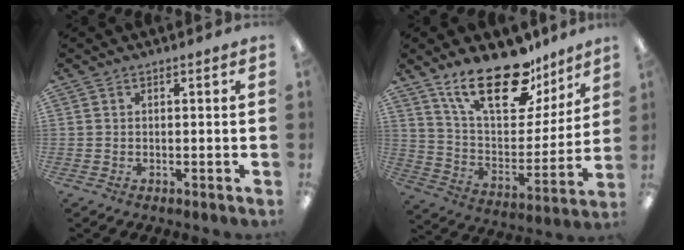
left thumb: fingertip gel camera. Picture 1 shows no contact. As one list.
[{"total": 23.1, "force": [15.8, 10.0, 13.6], "torque": [-0.218, -0.094, 0.275]}]